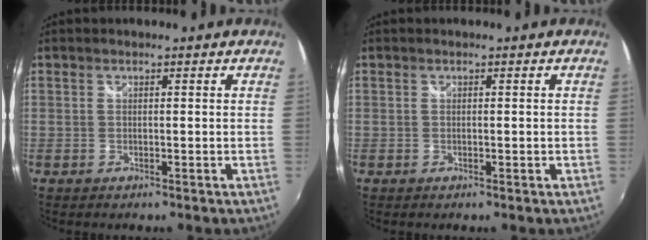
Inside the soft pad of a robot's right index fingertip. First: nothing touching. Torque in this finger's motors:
{"motor_torque": [-0.34, 0.60, -0.02, 0.00]}